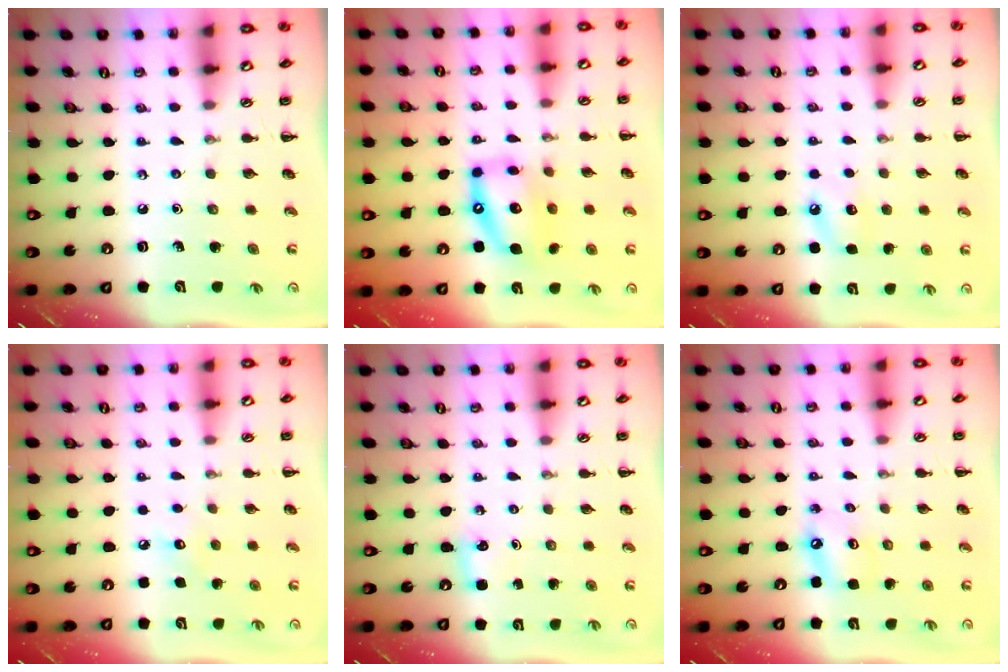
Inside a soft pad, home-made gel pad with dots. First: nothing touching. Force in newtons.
{"total": 13.2, "press": 12.7, "slide": 3.5}
{"total": 7.4, "press": 7.1, "slide": 2.1}
{"total": 5.8, "press": 5.6, "slide": 1.5}
{"total": 2.8, "press": 2.6, "slide": 0.9}
{"total": 5.8, "press": 5.7, "slide": 1.1}